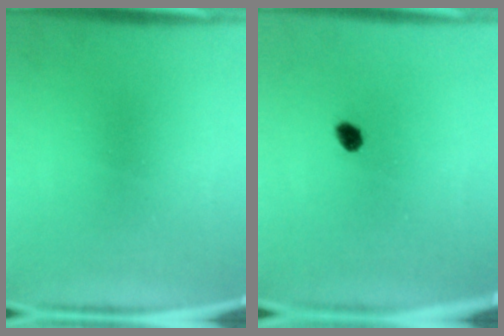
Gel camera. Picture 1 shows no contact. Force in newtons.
{"total": 2.2}